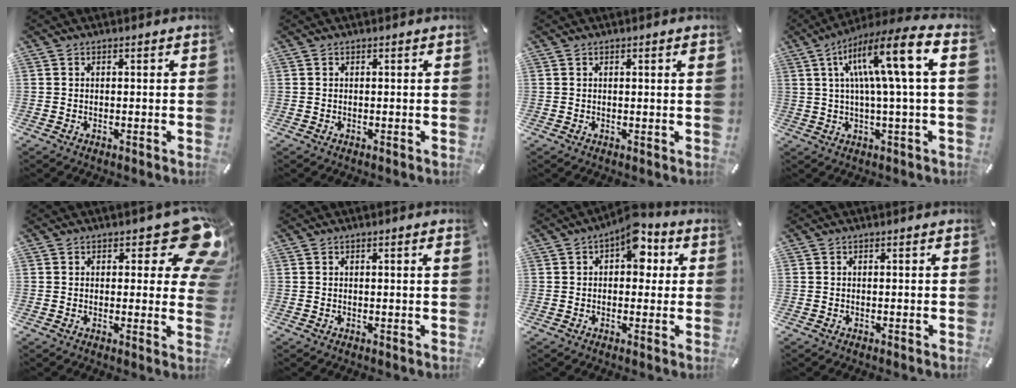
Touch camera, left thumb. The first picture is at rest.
{"total": 0.0}
{"total": 1.3, "force": [0.4, 0.0, 1.3], "torque": [-0.025, 0.000, 0.006]}
{"total": 15.9, "force": [4.7, 1.9, 15.1], "torque": [-0.258, -0.013, 0.063]}
{"total": 13.0, "force": [6.6, 5.5, 9.8], "torque": [-0.105, -0.053, 0.114]}
{"total": 1.2, "force": [0.3, 0.0, 1.1], "torque": [-0.022, 0.000, 0.005]}
{"total": 8.5, "force": [3.1, 5.0, 6.1], "torque": [-0.068, -0.012, 0.046]}
{"total": 0.0}